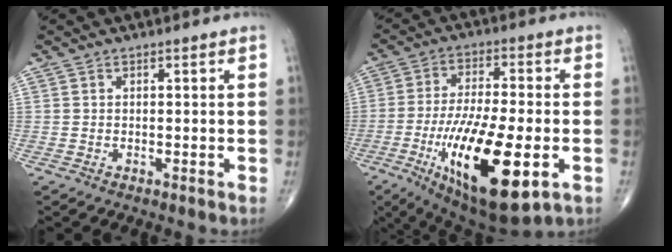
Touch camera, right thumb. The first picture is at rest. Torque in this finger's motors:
{"motor_torque": [2.41, 2.59, 2.17, -0.59, 0.21]}